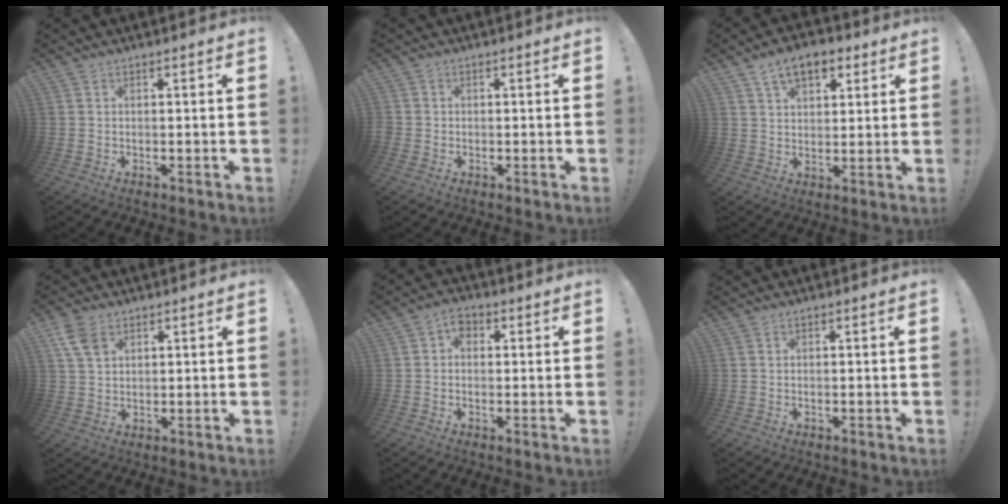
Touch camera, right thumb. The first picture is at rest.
{"total": 1.6, "force": [-0.5, 1.4, 0.5], "torque": [-0.006, 0.005, -0.009]}
{"total": 9.9, "force": [5.4, 5.9, 5.9], "torque": [-0.082, -0.011, 0.099]}
{"total": 6.4, "force": [3.2, 4.1, 3.8], "torque": [-0.064, -0.005, 0.064]}
{"total": 3.8, "force": [0.3, 2.9, 2.4], "torque": [-0.044, 0.009, 0.007]}
{"total": 0.0}